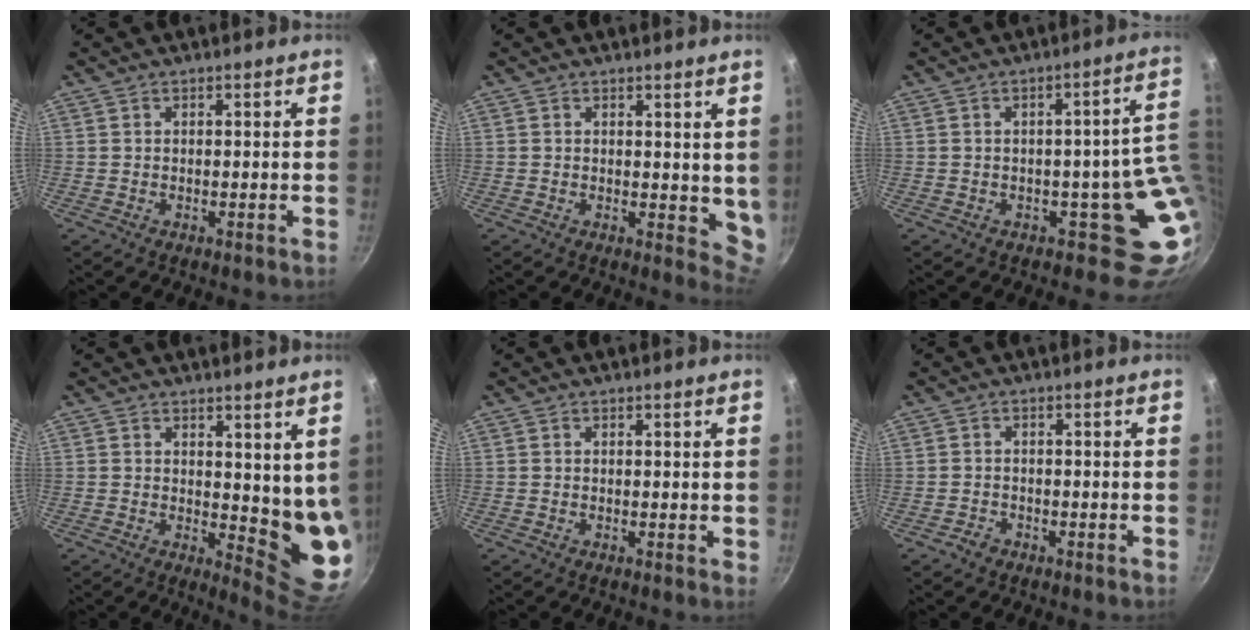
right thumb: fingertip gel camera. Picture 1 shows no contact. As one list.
[{"total": 5.2, "force": [1.8, 3.0, 3.8], "torque": [-0.034, -0.018, 0.026]}, {"total": 7.6, "force": [-0.4, 4.7, 6.0], "torque": [-0.019, 0.012, -0.001]}, {"total": 8.3, "force": [2.7, 3.7, 6.9], "torque": [-0.074, -0.037, 0.040]}, {"total": 0.7, "force": [0.2, 0.3, 0.6], "torque": [-0.003, 0.000, 0.002]}, {"total": 1.8, "force": [-1.3, 1.3, 0.4], "torque": [-0.003, 0.016, -0.021]}]